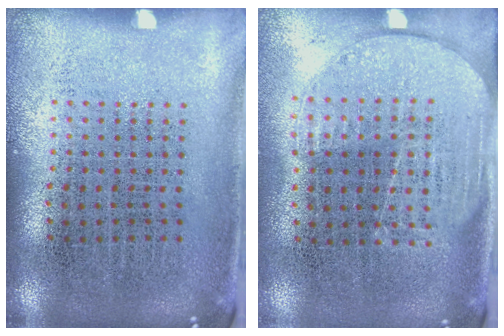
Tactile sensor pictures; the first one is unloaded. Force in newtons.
{"total": 1.7, "press": 1.4, "slide": 0.8}